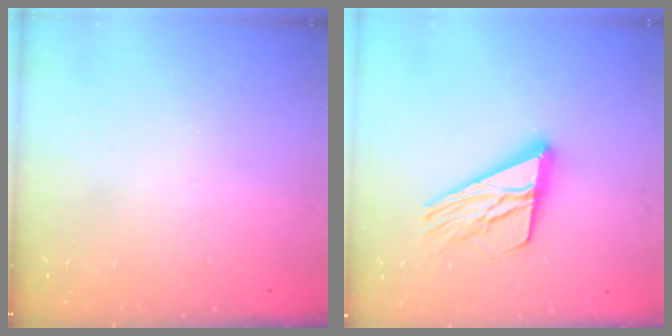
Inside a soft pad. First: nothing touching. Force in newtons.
{"total": 16.5, "press": 16.4, "slide": 1.5}